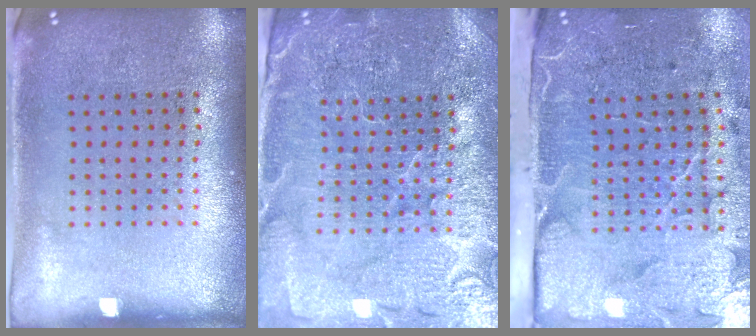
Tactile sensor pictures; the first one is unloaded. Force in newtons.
{"total": 4.2, "press": 4.0, "slide": 1.1}
{"total": 5.1, "press": 4.0, "slide": 3.2}